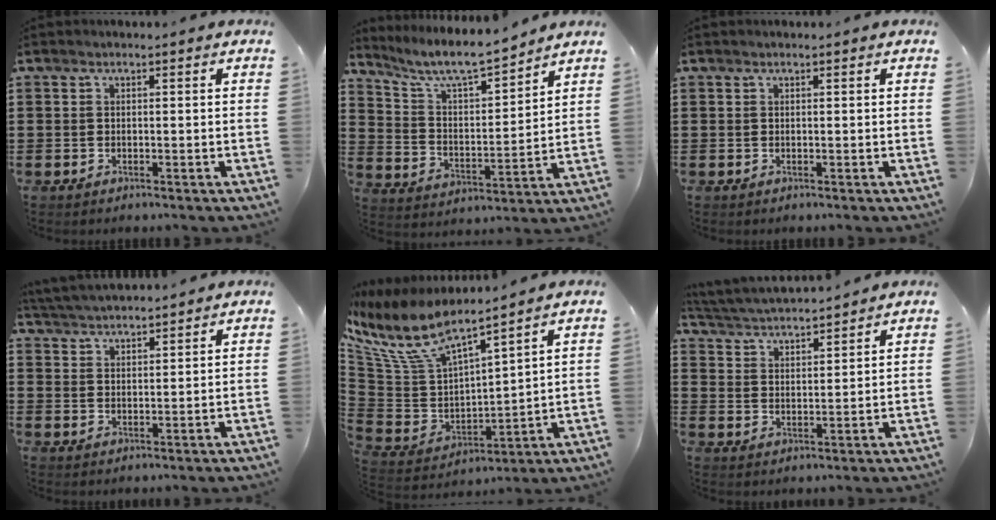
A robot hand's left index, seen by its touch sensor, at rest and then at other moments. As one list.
[{"total": 7.7, "force": [6.9, 0.9, 3.4], "torque": [-0.095, -0.039, 0.117]}, {"total": 0.0}, {"total": 3.6, "force": [3.6, 0.1, 0.2], "torque": [-0.018, -0.010, 0.065]}, {"total": 10.2, "force": [7.3, 2.9, 6.5], "torque": [-0.165, -0.052, 0.124]}, {"total": 4.3, "force": [4.2, 0.0, 0.6], "torque": [-0.032, -0.023, 0.073]}]